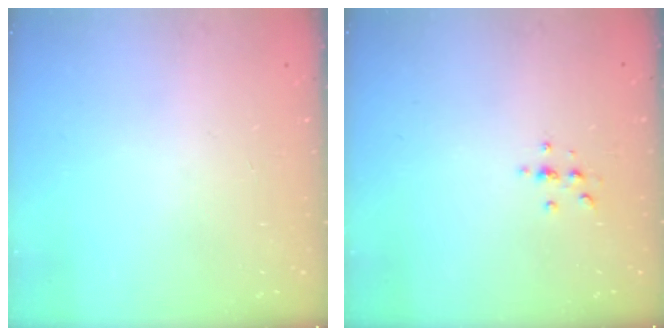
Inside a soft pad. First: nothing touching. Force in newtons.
{"total": 2.2, "press": 2.1, "slide": 0.2}